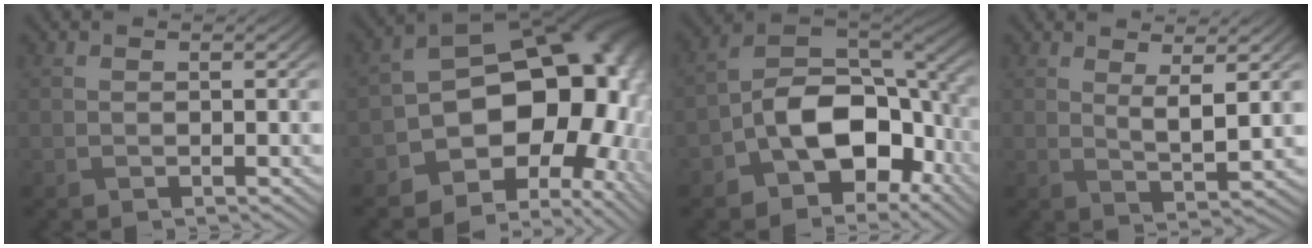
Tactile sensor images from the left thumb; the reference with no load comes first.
{"total": 18.8, "force": [-3.9, 13.1, 12.9], "torque": [-0.163, -0.045, -0.033]}
{"total": 13.5, "force": [-4.9, 8.5, 9.3], "torque": [-0.167, -0.020, -0.100]}
{"total": 3.5, "force": [1.6, 0.9, 3.1], "torque": [-0.068, -0.010, 0.030]}